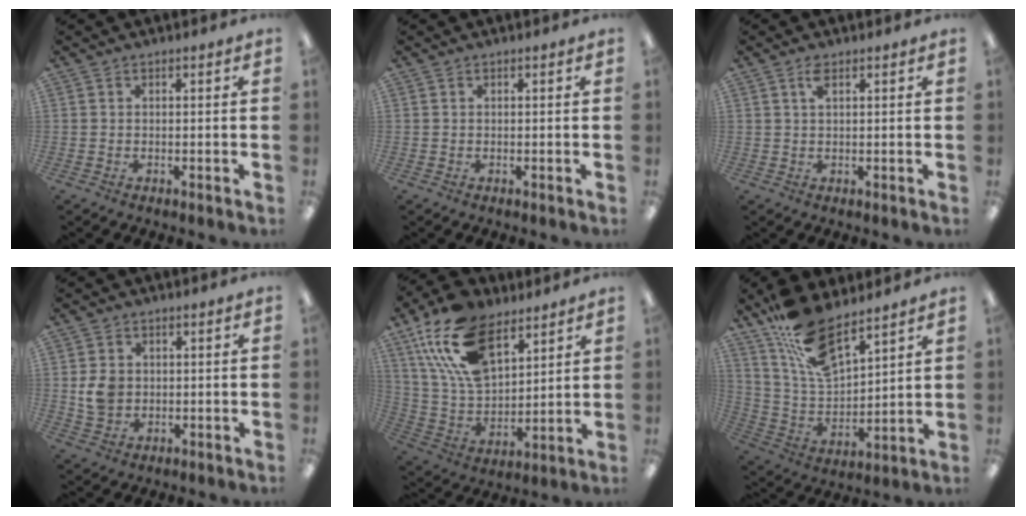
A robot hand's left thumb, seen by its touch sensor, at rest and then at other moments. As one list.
[{"total": 0.0}, {"total": 2.4, "force": [1.3, 0.9, 1.8], "torque": [-0.033, 0.000, 0.021]}, {"total": 5.6, "force": [0.4, 4.7, 3.0], "torque": [-0.051, 0.002, 0.008]}, {"total": 21.1, "force": [12.1, 11.5, 12.8], "torque": [-0.283, -0.045, 0.220]}, {"total": 15.3, "force": [11.0, 5.9, 8.8], "torque": [-0.176, -0.056, 0.204]}]